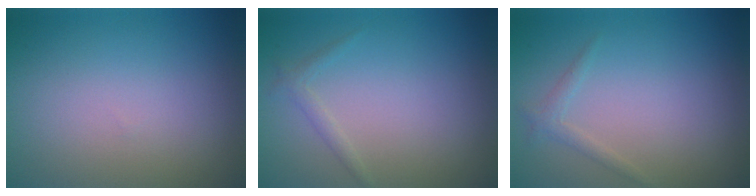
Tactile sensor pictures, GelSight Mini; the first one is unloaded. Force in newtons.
{"total": 1.1, "press": 1.1, "slide": 0.1}
{"total": 1.1, "press": 1.1, "slide": 0.1}